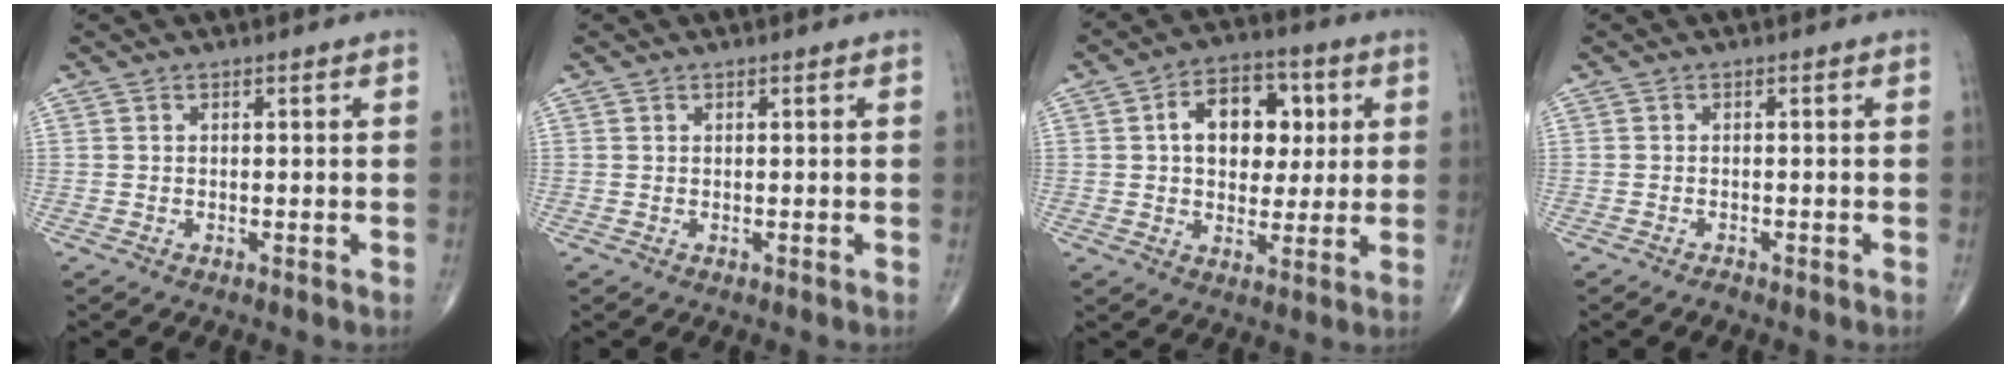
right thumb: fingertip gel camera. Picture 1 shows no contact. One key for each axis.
{"total": 0.0}
{"total": 12.7, "fx": 2.6, "fy": 8.7, "fz": 8.9, "tx": -0.087, "ty": 0.010, "tz": 0.036}
{"total": 0.8, "fx": -0.7, "fy": 0.3, "fz": 0.2, "tx": -0.006, "ty": 0.005, "tz": -0.012}